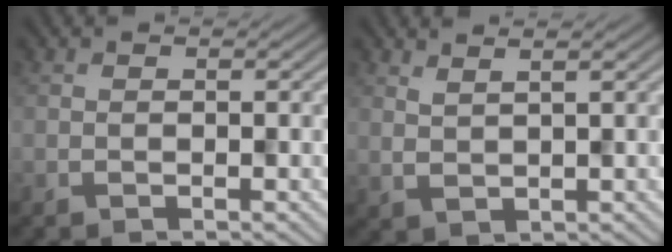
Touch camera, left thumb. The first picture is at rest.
{"total": 3.2, "force": [2.6, 0.6, 1.7], "torque": [-0.030, 0.009, 0.038]}